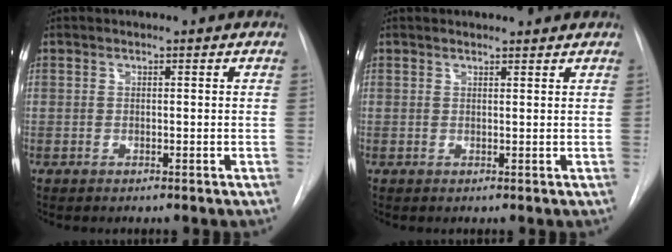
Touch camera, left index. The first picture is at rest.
{"total": 3.0, "force": [2.9, 0.5, 0.3], "torque": [-0.009, 0.015, 0.036]}